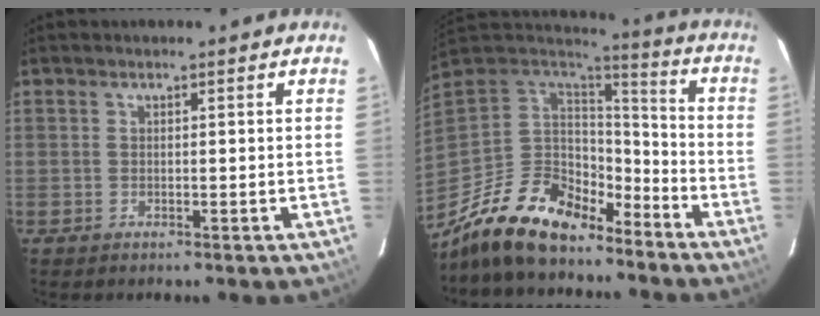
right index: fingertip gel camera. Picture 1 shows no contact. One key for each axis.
{"total": 18.9, "fx": -13.9, "fy": 8.3, "fz": 9.7, "tx": -0.209, "ty": -0.016, "tz": -0.244}